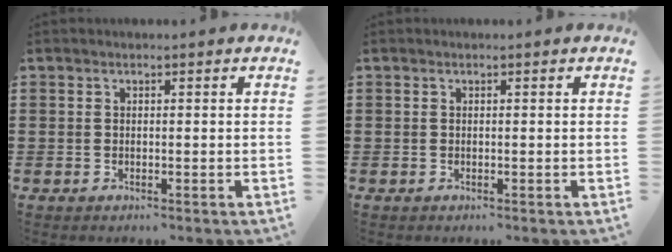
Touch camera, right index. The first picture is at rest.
{"total": 0.0}